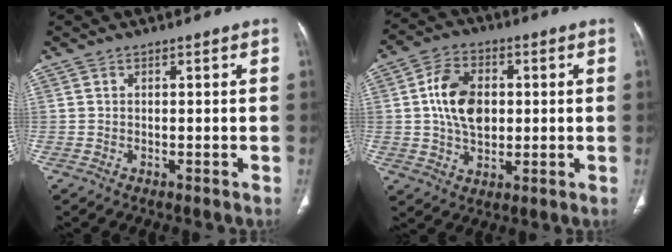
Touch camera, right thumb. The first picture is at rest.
{"total": 11.0, "force": [1.2, 7.5, 7.9], "torque": [-0.123, 0.003, 0.021]}